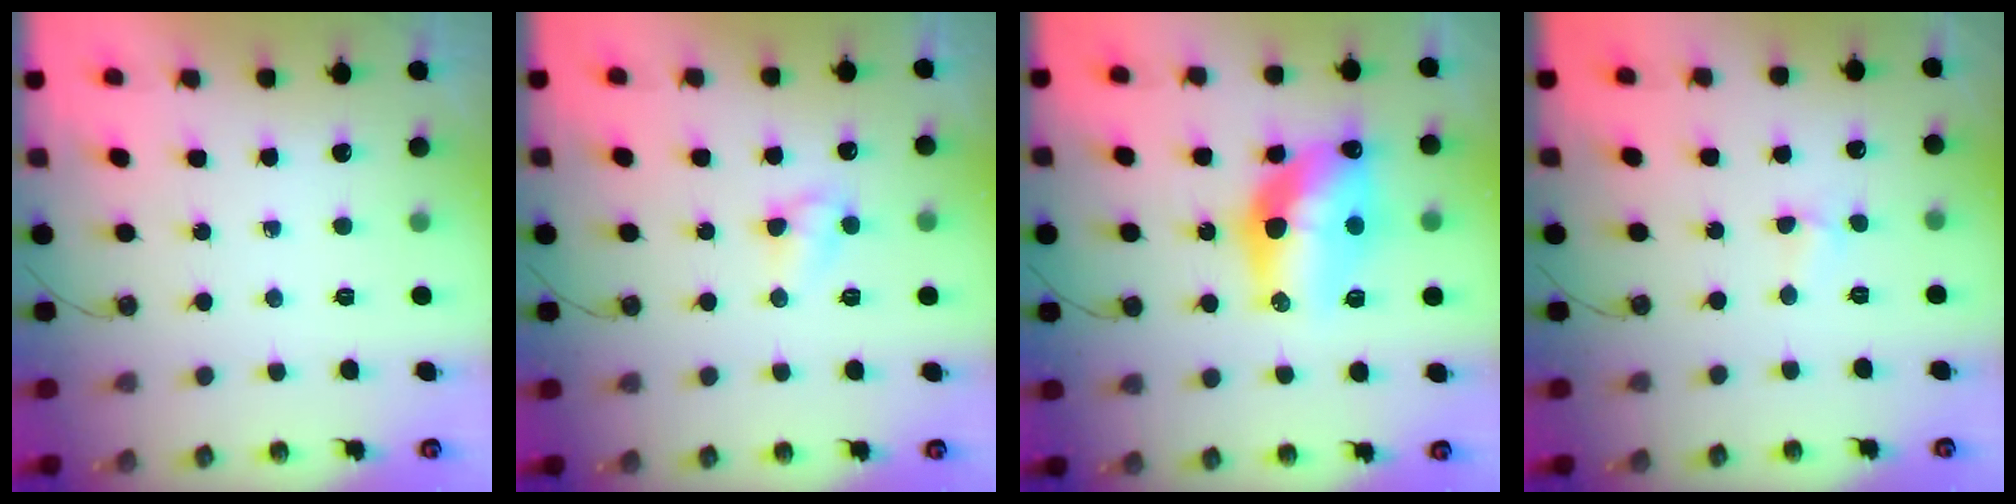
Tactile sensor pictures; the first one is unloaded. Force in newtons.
{"total": 4.2, "press": 4.2, "slide": 0.3}
{"total": 15.0, "press": 14.9, "slide": 1.0}
{"total": 2.4, "press": 2.3, "slide": 0.4}